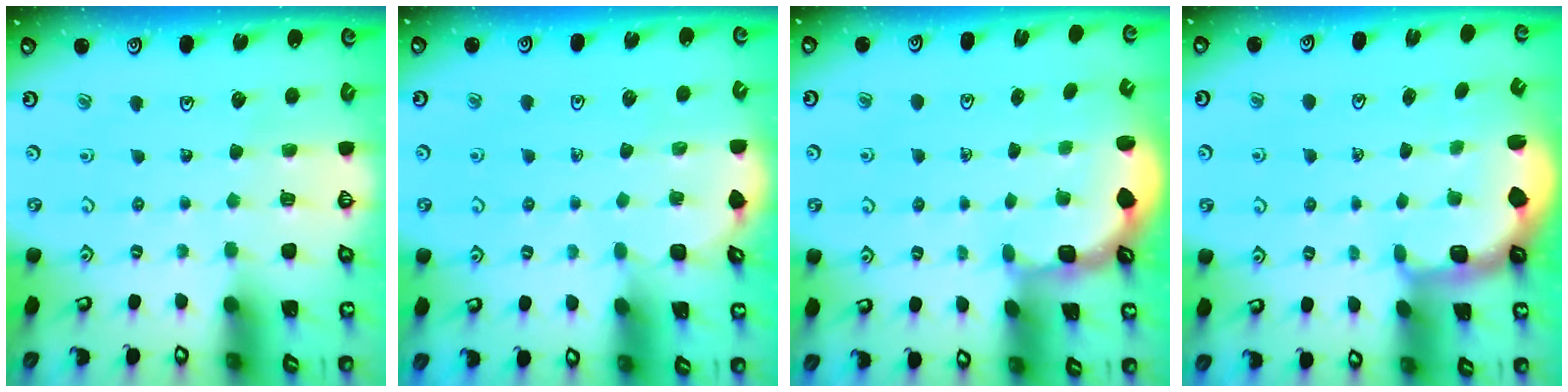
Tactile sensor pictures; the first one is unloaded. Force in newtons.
{"total": 3.0, "press": 3.0, "slide": 0.3}
{"total": 2.7, "press": 2.1, "slide": 1.7}
{"total": 2.2, "press": 1.5, "slide": 1.6}